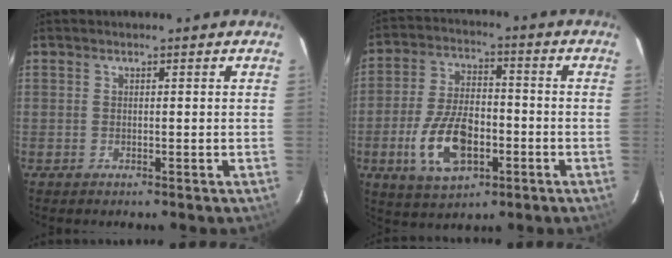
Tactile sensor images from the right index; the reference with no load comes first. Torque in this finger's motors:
{"motor_torque": [1.92, -0.22, 0.60, 0.12]}